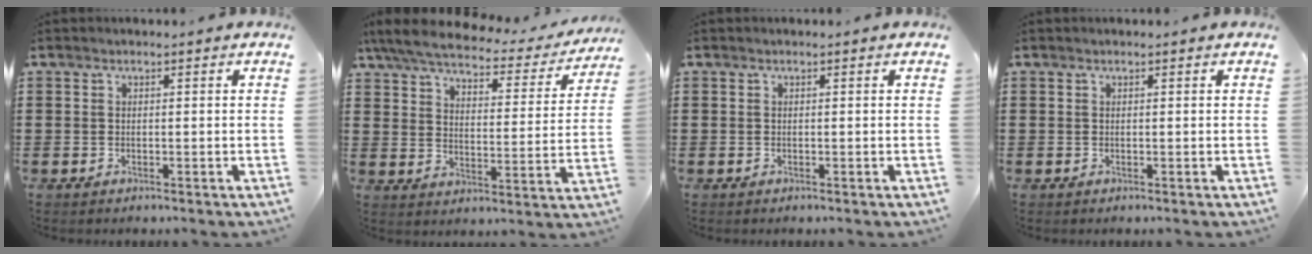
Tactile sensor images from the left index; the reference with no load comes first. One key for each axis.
{"total": 5.7, "fx": 4.9, "fy": 1.1, "fz": 2.7, "tx": -0.075, "ty": -0.024, "tz": 0.081}
{"total": 0.0}
{"total": 0.0}